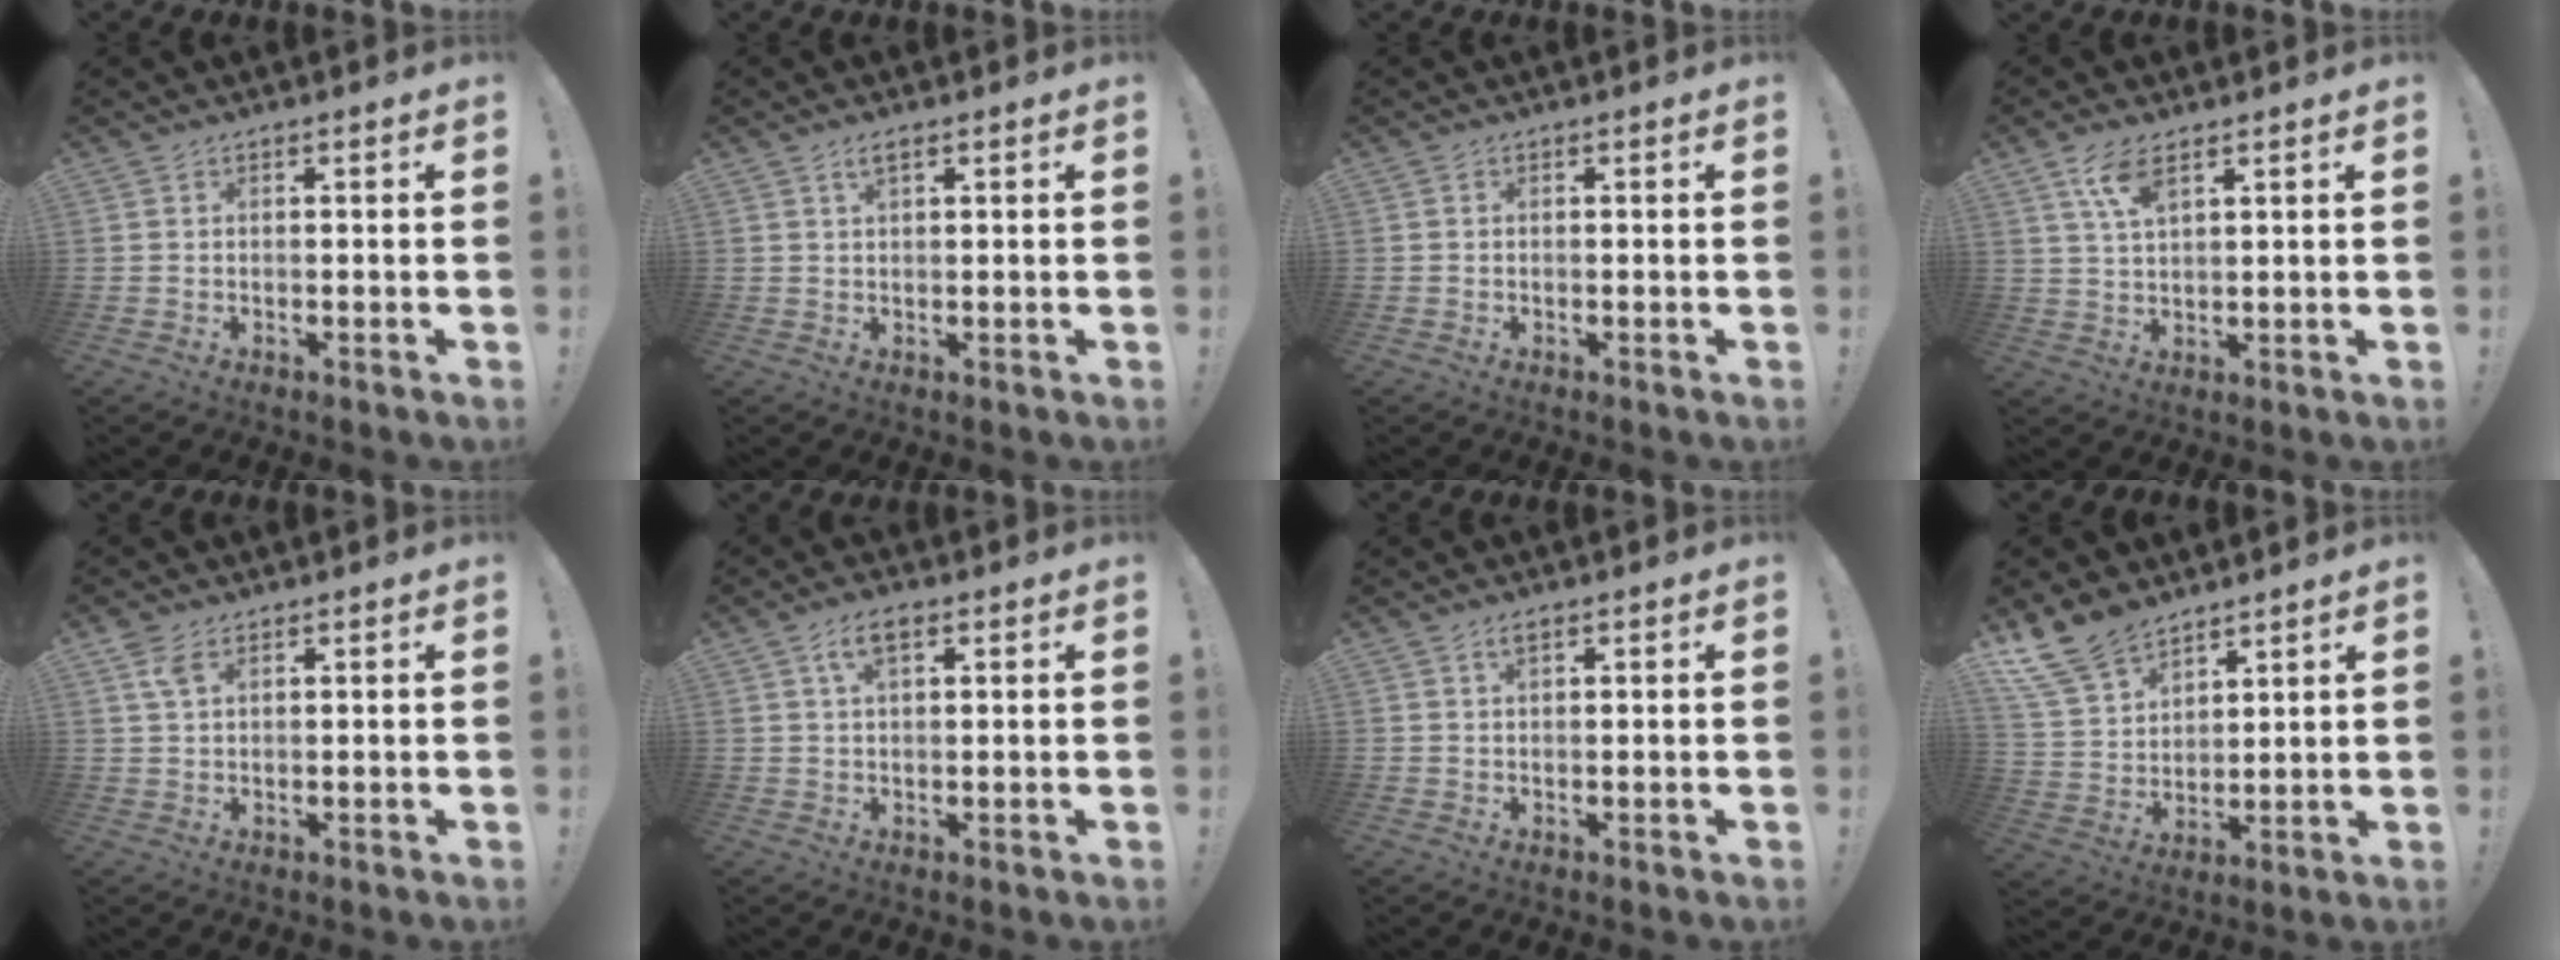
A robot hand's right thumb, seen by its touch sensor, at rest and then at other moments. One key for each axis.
{"total": 2.3, "fx": 1.2, "fy": 0.6, "fz": 1.9, "tx": -0.040, "ty": 0.002, "tz": 0.020}
{"total": 0.0}
{"total": 6.6, "fx": 4.0, "fy": 2.2, "fz": 4.7, "tx": -0.092, "ty": -0.012, "tz": 0.072}
{"total": 4.5, "fx": 2.5, "fy": 2.2, "fz": 3.0, "tx": -0.062, "ty": -0.004, "tz": 0.049}
{"total": 5.2, "fx": 2.1, "fy": 2.3, "fz": 4.1, "tx": -0.075, "ty": 0.003, "tz": 0.037}
{"total": 1.9, "fx": 1.0, "fy": 0.7, "fz": 1.5, "tx": -0.030, "ty": 0.003, "tz": 0.016}
{"total": 13.7, "fx": 10.6, "fy": 7.2, "fz": 4.8, "tx": -0.106, "ty": -0.064, "tz": 0.207}